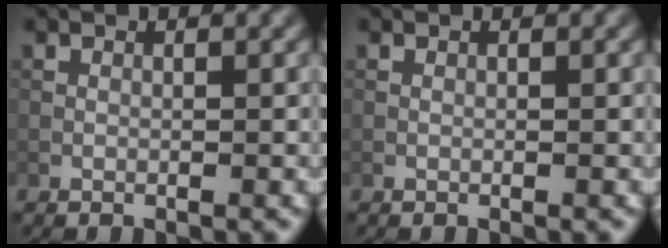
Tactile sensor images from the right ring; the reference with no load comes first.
{"total": 0.0}